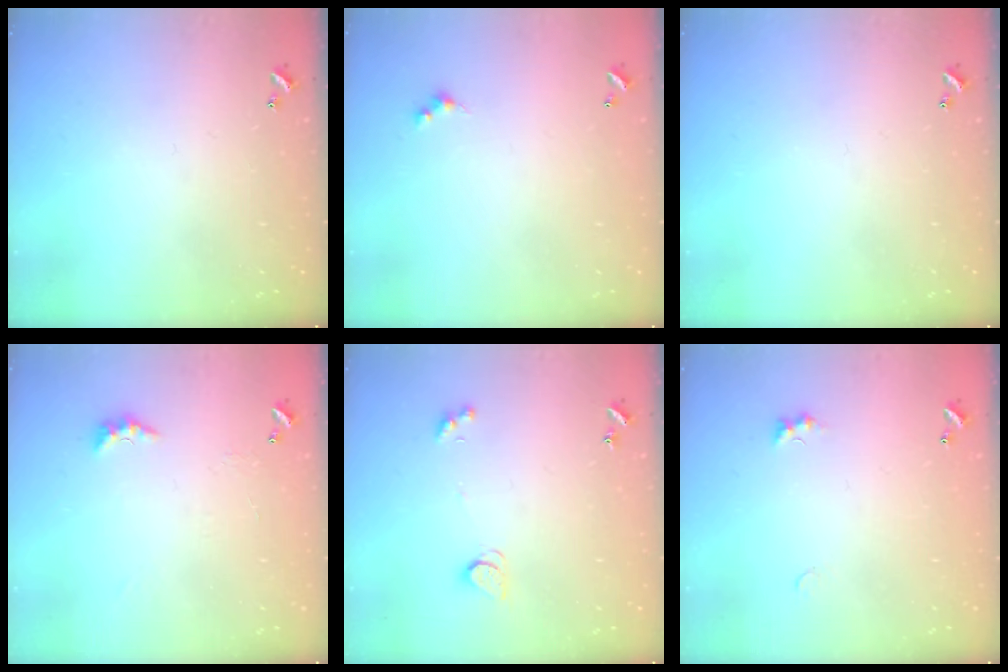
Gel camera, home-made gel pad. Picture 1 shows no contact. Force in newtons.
{"total": 1.5, "press": 1.4, "slide": 0.3}
{"total": 0.0}
{"total": 3.0, "press": 2.9, "slide": 0.7}
{"total": 2.6, "press": 2.6, "slide": 0.5}
{"total": 1.4, "press": 1.3, "slide": 0.5}